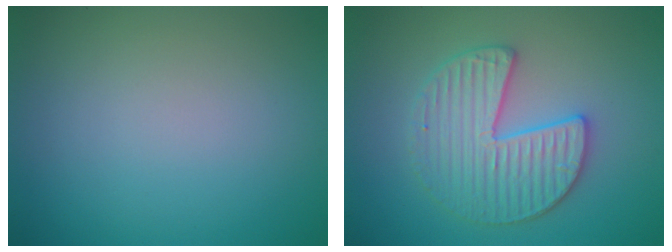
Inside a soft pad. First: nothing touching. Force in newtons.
{"total": 4.3, "press": 4.3, "slide": 0.6}